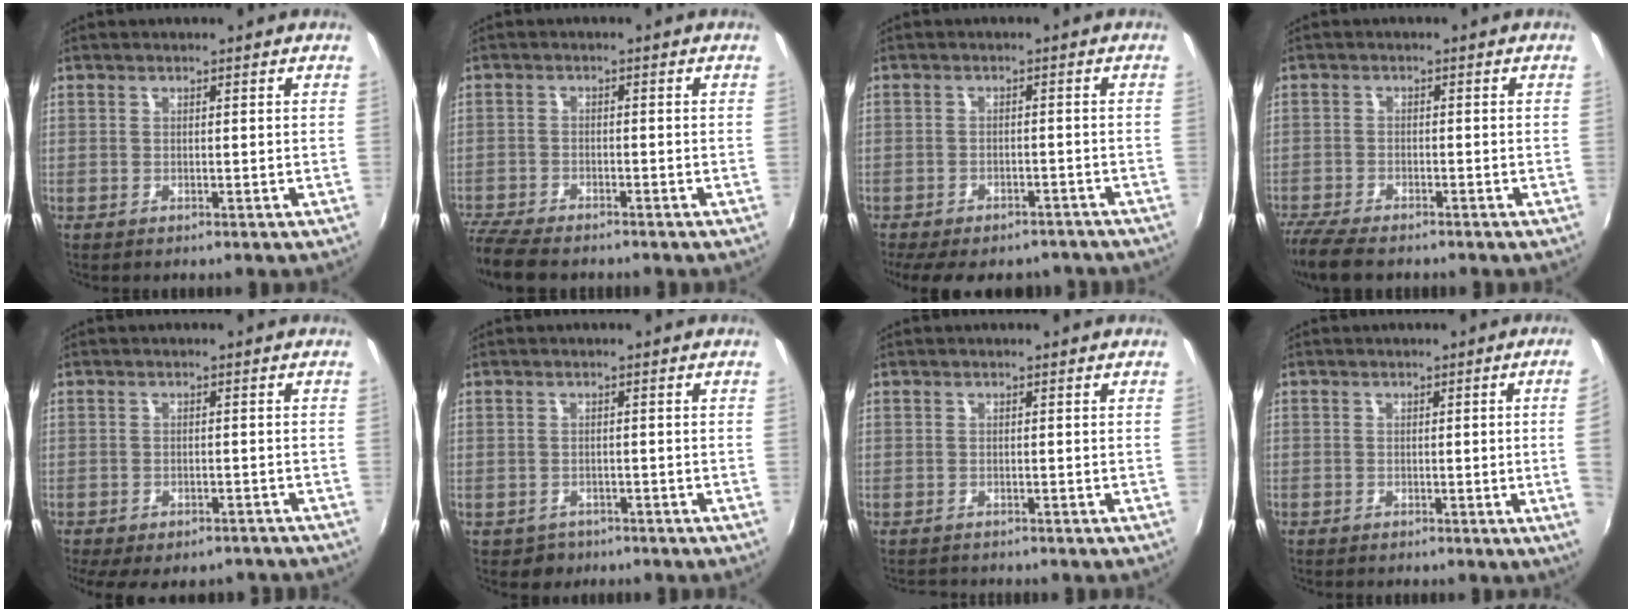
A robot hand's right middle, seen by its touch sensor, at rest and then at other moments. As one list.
[{"total": 9.1, "force": [-7.9, 2.3, 3.9], "torque": [-0.113, -0.034, -0.145]}, {"total": 14.6, "force": [-11.9, 5.7, 6.3], "torque": [-0.139, -0.022, -0.155]}, {"total": 8.2, "force": [-6.8, 2.0, 4.1], "torque": [-0.111, -0.036, -0.125]}, {"total": 11.3, "force": [-8.9, 4.4, 5.4], "torque": [-0.119, -0.033, -0.120]}, {"total": 3.0, "force": [-1.8, 2.4, 0.4], "torque": [-0.017, -0.002, -0.023]}, {"total": 1.8, "force": [-1.7, 0.5, 0.2], "torque": [-0.009, -0.008, -0.028]}, {"total": 3.6, "force": [-0.2, -1.7, 3.2], "torque": [-0.053, -0.011, 0.004]}]